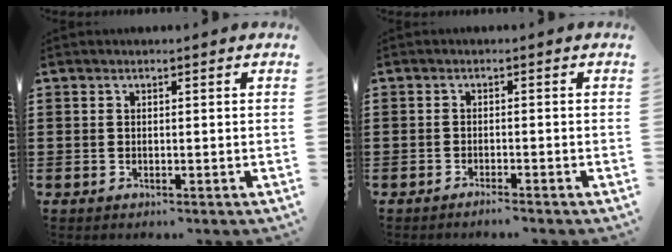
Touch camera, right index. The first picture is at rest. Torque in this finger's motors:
{"motor_torque": [-0.25, 1.01, -0.90, -0.11]}